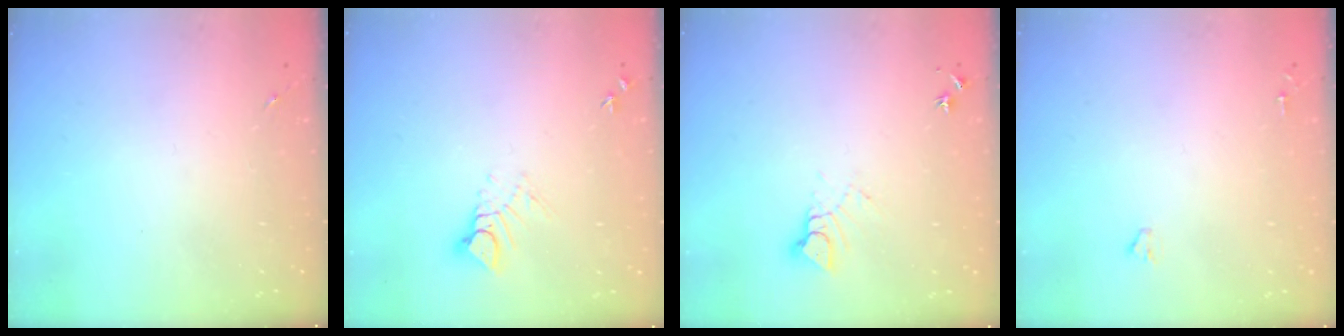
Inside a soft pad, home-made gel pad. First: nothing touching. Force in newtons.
{"total": 5.8, "press": 5.7, "slide": 0.6}
{"total": 4.0, "press": 4.0, "slide": 0.3}
{"total": 0.9, "press": 0.9, "slide": 0.1}